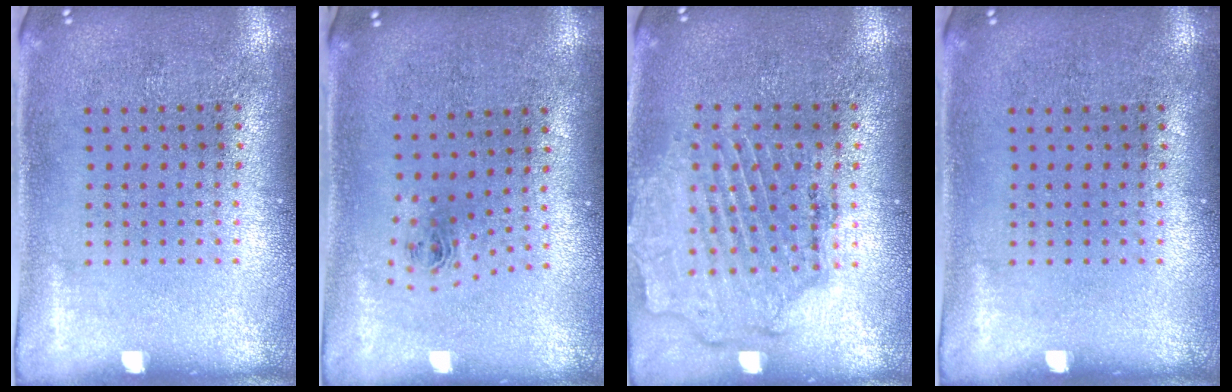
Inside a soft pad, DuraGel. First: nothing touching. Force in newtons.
{"total": 0.9, "press": 0.3, "slide": 0.8}
{"total": 1.6, "press": 1.6, "slide": 0.5}
{"total": 0.0}